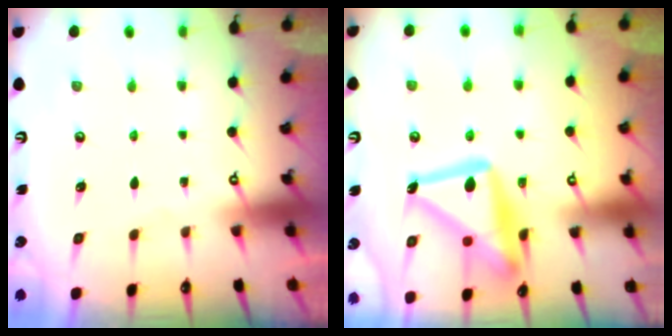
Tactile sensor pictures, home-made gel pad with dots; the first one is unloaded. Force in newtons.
{"total": 21.0, "press": 20.9, "slide": 1.5}